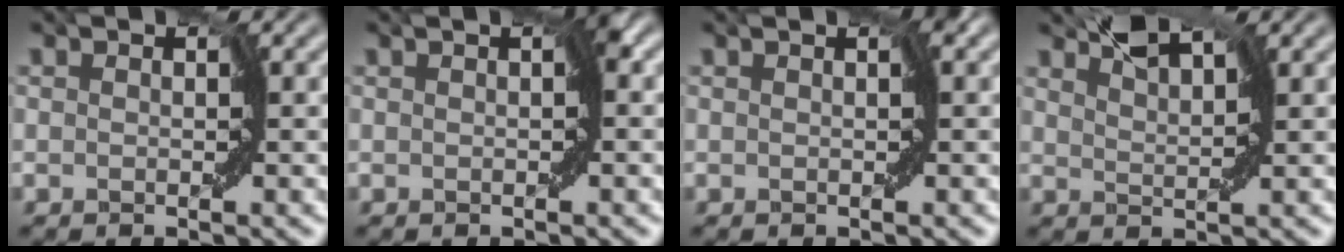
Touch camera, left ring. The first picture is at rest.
{"total": 1.1, "force": [0.0, 0.2, 1.1], "torque": [-0.021, 0.003, -0.002]}
{"total": 0.9, "force": [0.1, 0.2, 0.9], "torque": [-0.018, 0.000, -0.001]}
{"total": 2.6, "force": [2.5, 0.3, 0.7], "torque": [-0.021, -0.001, 0.047]}